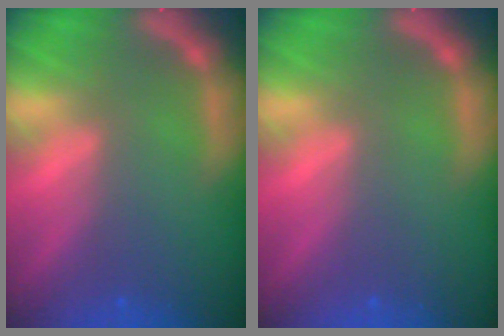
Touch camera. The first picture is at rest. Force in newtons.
{"total": 0.0}